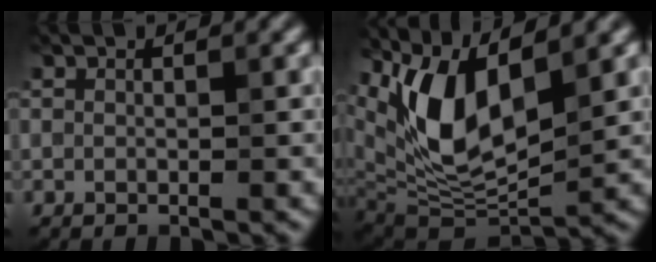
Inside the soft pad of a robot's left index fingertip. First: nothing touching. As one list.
[{"total": 9.4, "force": [3.8, 4.2, 7.5], "torque": [-0.152, -0.011, 0.070]}]